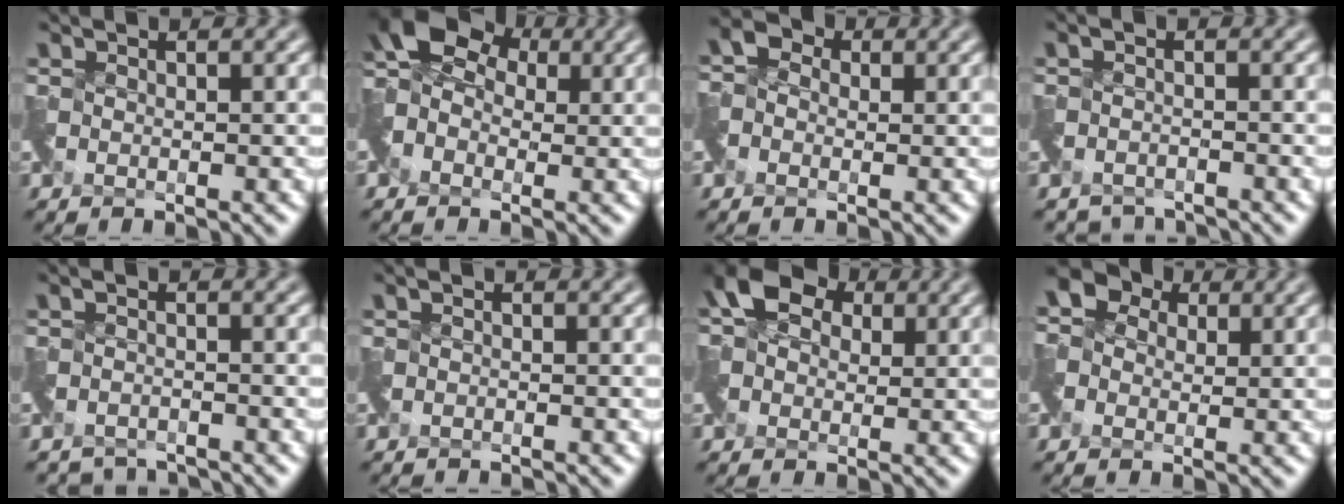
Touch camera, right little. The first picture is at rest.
{"total": 6.5, "force": [1.2, 4.6, 4.4], "torque": [-0.087, 0.016, 0.009]}
{"total": 1.8, "force": [-0.7, 1.6, 0.4], "torque": [-0.017, -0.002, -0.018]}
{"total": 3.0, "force": [-2.8, 0.8, -0.4], "torque": [0.012, -0.021, -0.054]}
{"total": 3.2, "force": [-3.1, 0.6, -0.5], "torque": [0.015, -0.022, -0.056]}
{"total": 1.4, "force": [-1.4, 0.0, -0.3], "torque": [0.004, -0.016, -0.032]}
{"total": 4.6, "force": [0.7, 3.7, 2.7], "torque": [-0.054, 0.009, 0.005]}
{"total": 3.5, "force": [0.1, 3.1, 1.6], "torque": [-0.039, 0.008, 0.001]}